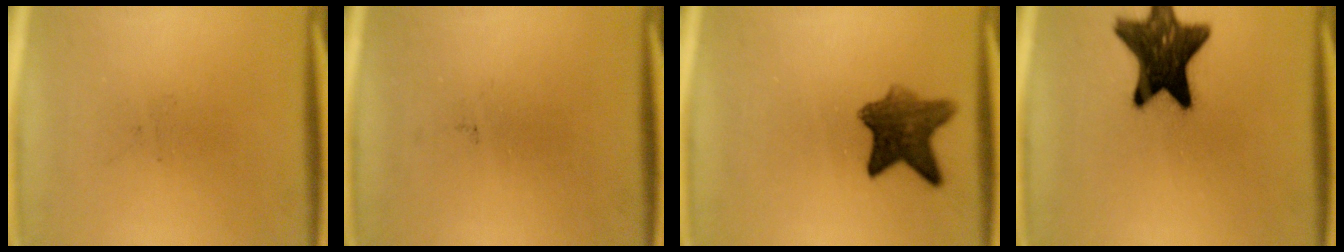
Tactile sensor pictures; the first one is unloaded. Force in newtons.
{"total": 0.0}
{"total": 7.7}
{"total": 16.4}